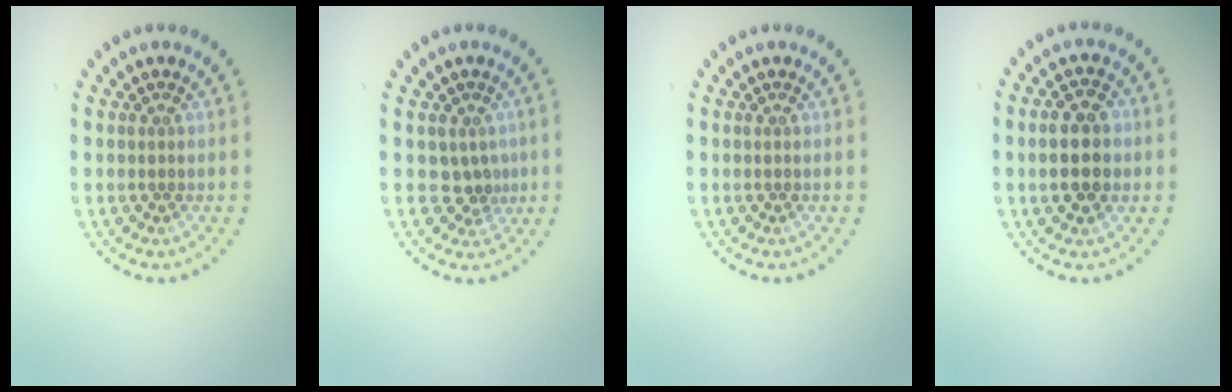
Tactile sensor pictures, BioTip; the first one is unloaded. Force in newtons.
{"total": 2.1, "press": 1.5, "slide": 1.4}
{"total": 0.0}
{"total": 4.4, "press": 4.4, "slide": 0.1}